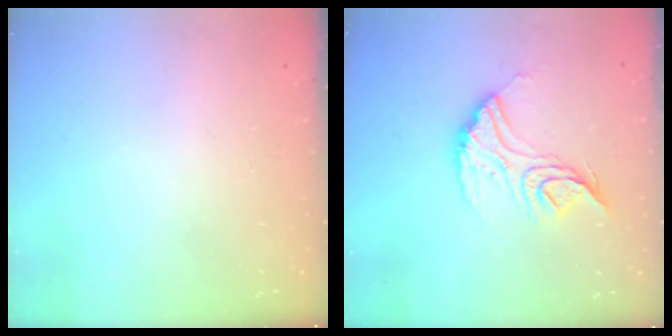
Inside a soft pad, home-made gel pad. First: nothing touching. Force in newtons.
{"total": 14.3, "press": 14.2, "slide": 1.1}